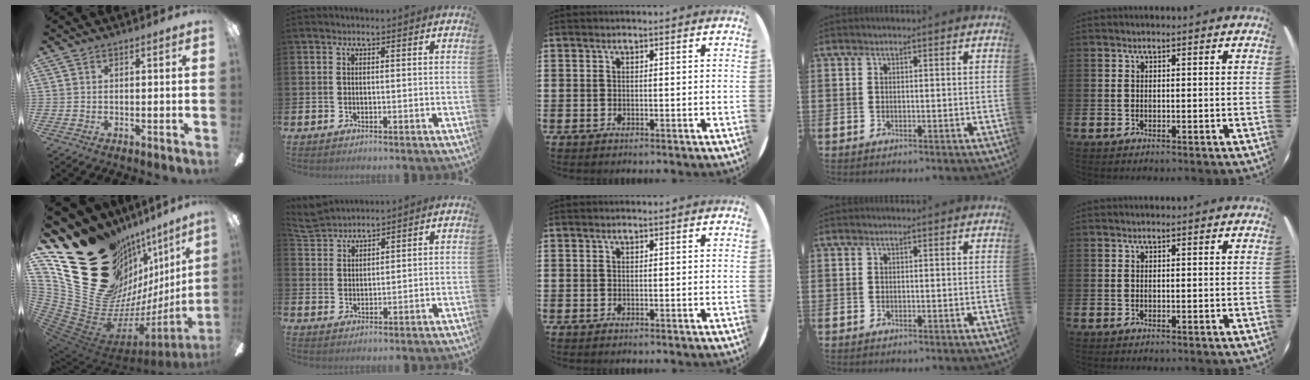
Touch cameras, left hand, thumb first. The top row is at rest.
{"thumb": {"total": 31.8, "force": [15.0, 20.7, 19.0], "torque": [-0.266, -0.157, 0.361]}, "index": {"total": 4.4, "force": [4.4, 0.5, 0.2], "torque": [-0.017, -0.018, 0.082]}}